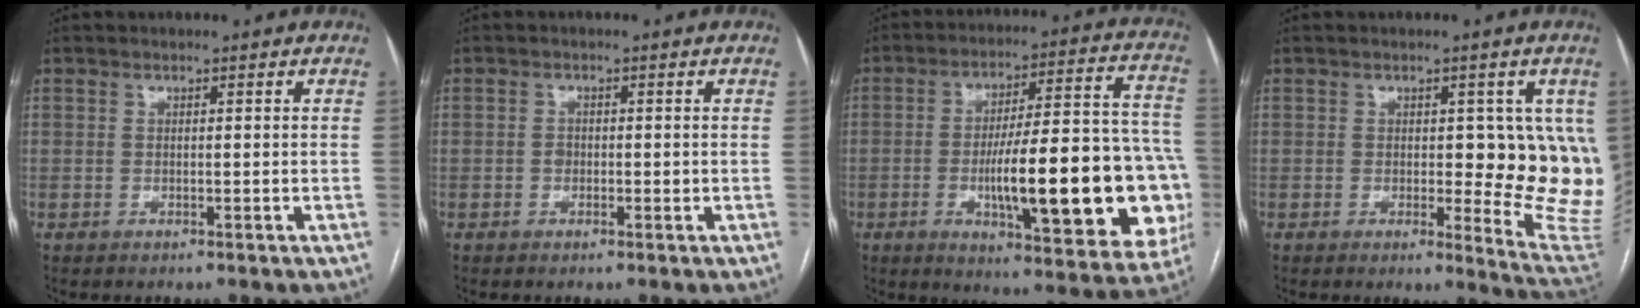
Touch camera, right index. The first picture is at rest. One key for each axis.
{"total": 1.3, "fx": 0.0, "fy": 1.0, "fz": 0.7, "tx": -0.014, "ty": 0.004, "tz": 0.001}
{"total": 26.5, "fx": -5.4, "fy": 5.4, "fz": 25.4, "tx": -0.287, "ty": 0.017, "tz": -0.062}
{"total": 11.5, "fx": 1.0, "fy": 4.2, "fz": 10.6, "tx": -0.125, "ty": -0.011, "tz": 0.012}